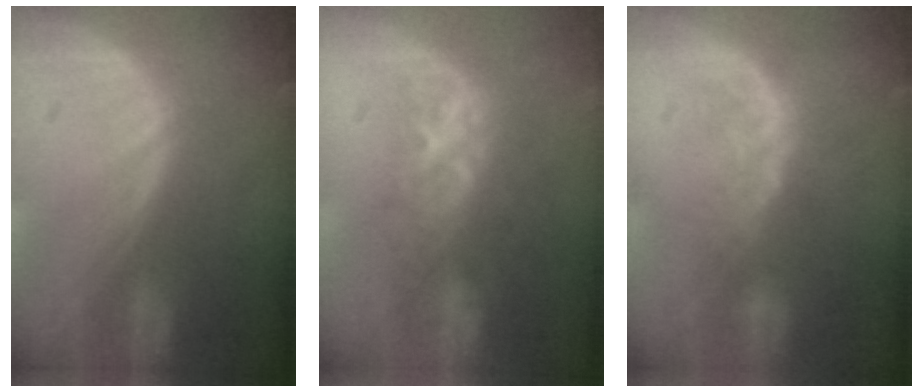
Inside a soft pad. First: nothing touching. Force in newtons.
{"total": 8.9, "press": 7.2, "slide": 5.2}
{"total": 4.1, "press": 3.5, "slide": 2.1}